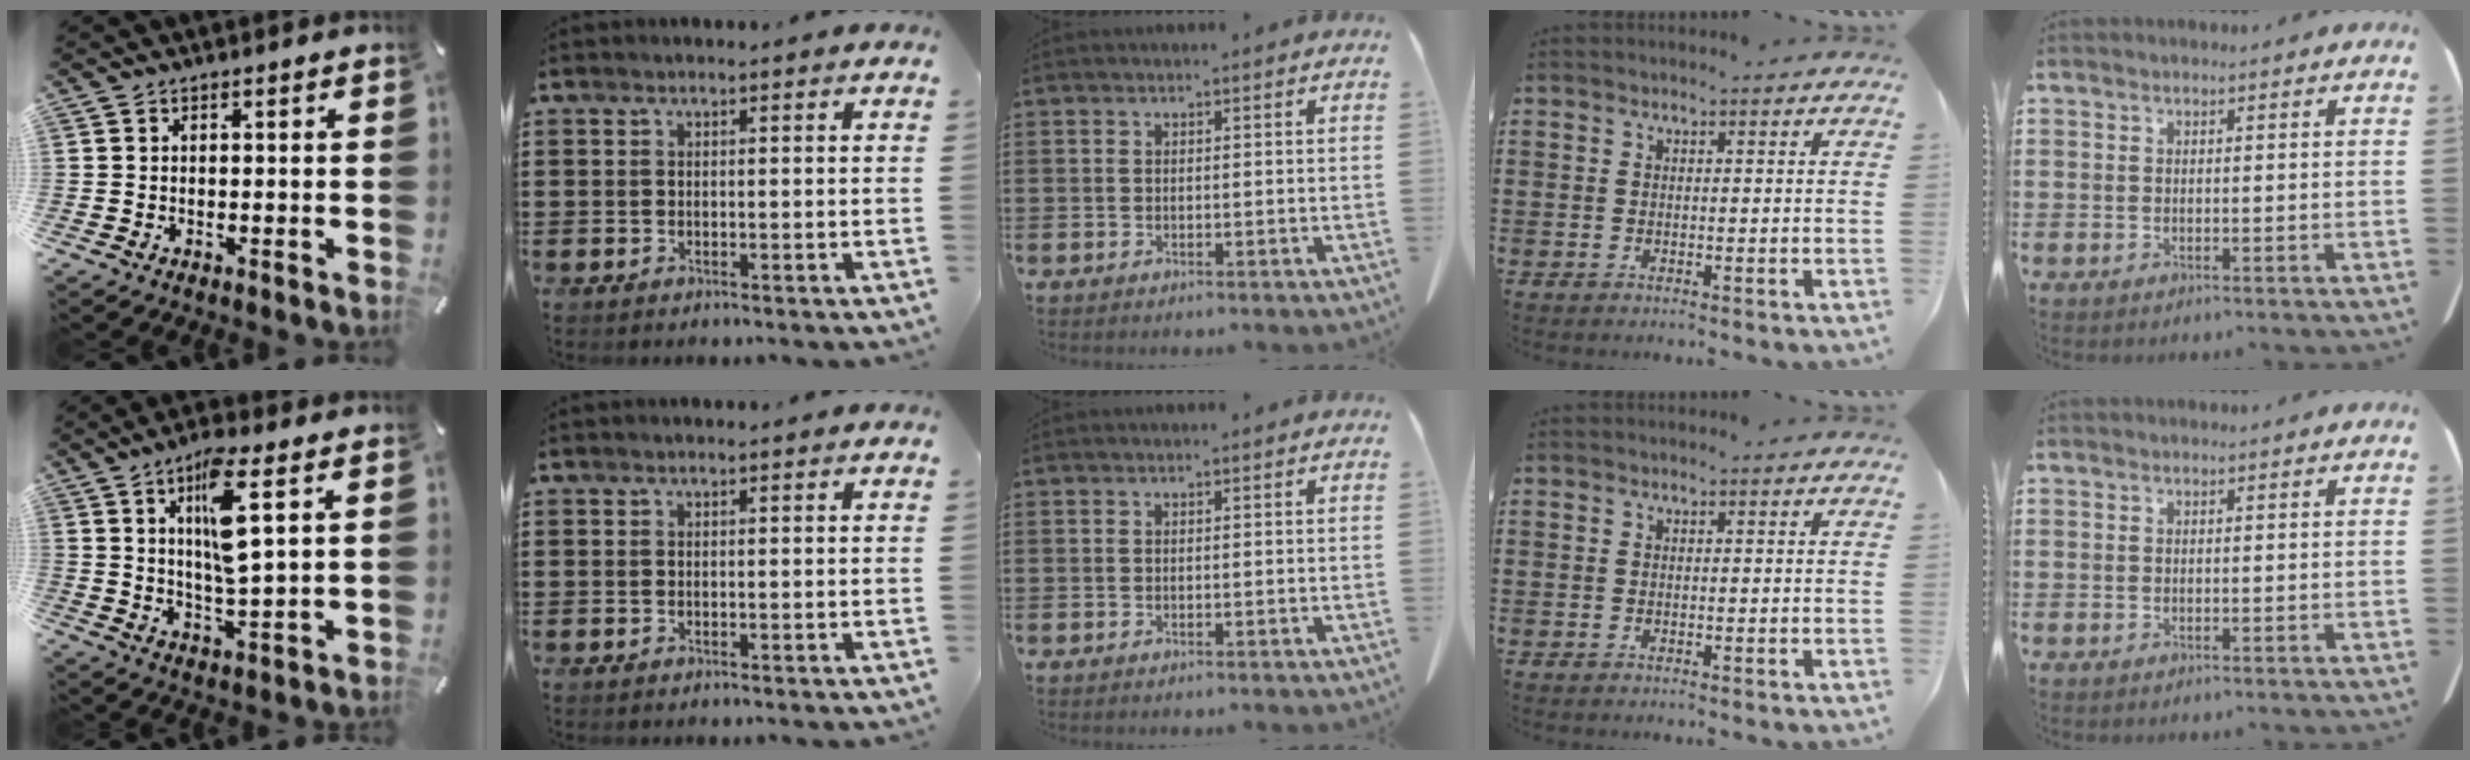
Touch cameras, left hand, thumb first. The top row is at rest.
{"thumb": {"total": 11.9, "force": [4.4, 2.8, 10.6], "torque": [-0.184, -0.011, 0.066]}}